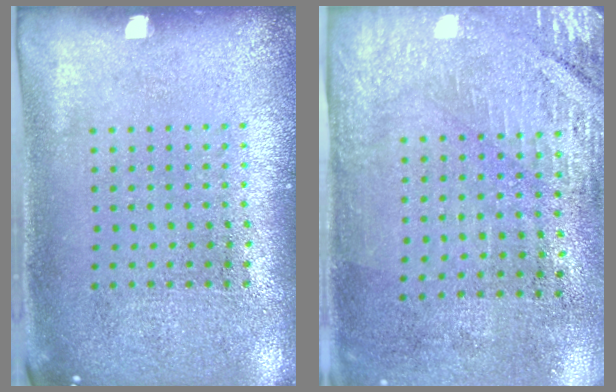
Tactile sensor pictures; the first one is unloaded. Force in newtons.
{"total": 2.8, "press": 2.4, "slide": 1.4}